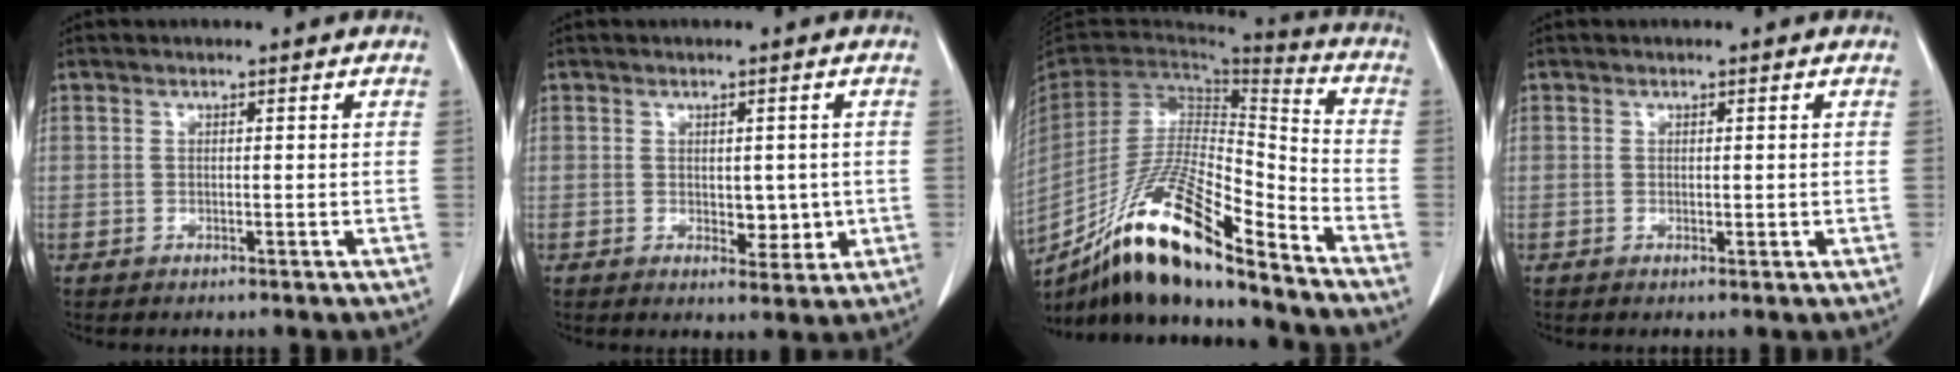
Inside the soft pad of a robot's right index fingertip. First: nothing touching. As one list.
[{"total": 4.0, "force": [-0.1, 2.4, 3.1], "torque": [-0.031, -0.004, 0.007]}, {"total": 20.8, "force": [-15.2, 2.7, 13.9], "torque": [-0.267, -0.021, -0.280]}, {"total": 0.8, "force": [0.2, 0.6, 0.5], "torque": [-0.008, -0.002, 0.004]}]